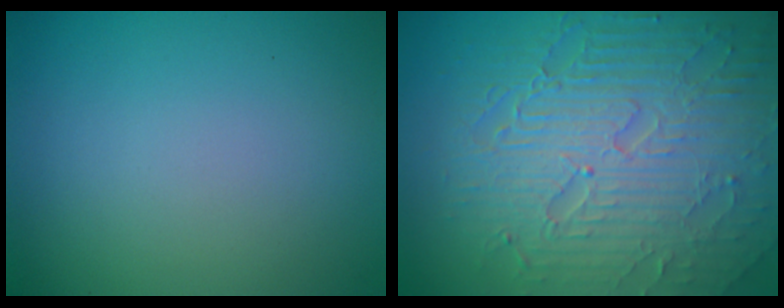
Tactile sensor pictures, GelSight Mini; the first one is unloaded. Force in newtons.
{"total": 9.0, "press": 6.2, "slide": 6.6}